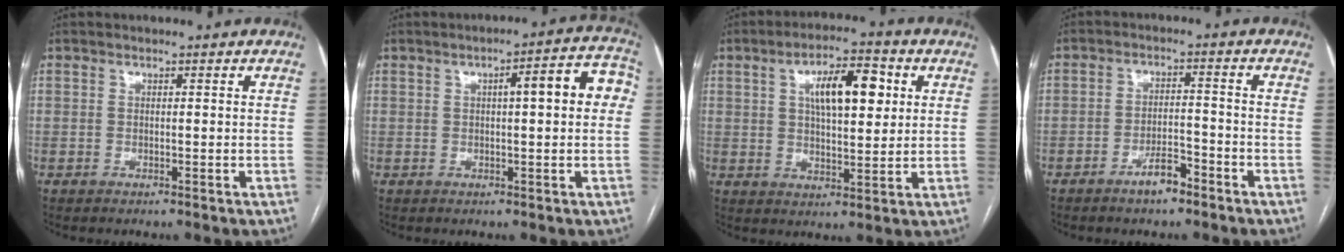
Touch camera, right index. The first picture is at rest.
{"total": 8.1, "force": [1.2, 1.6, 7.9], "torque": [-0.098, 0.030, 0.010]}
{"total": 10.2, "force": [3.1, 3.5, 9.1], "torque": [-0.152, 0.016, 0.051]}
{"total": 4.4, "force": [-3.2, 1.3, 2.8], "torque": [-0.049, 0.004, -0.057]}